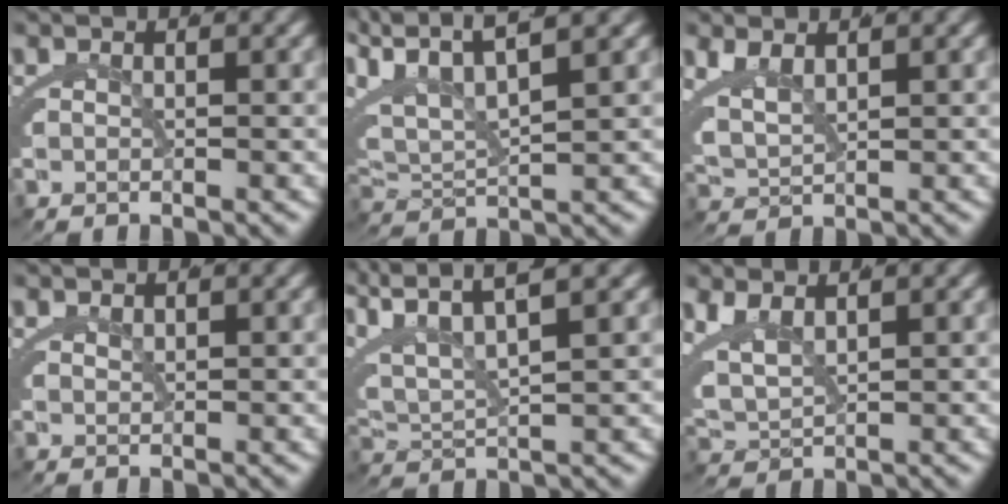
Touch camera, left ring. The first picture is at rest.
{"total": 7.7, "force": [2.8, 5.2, 5.0], "torque": [-0.123, -0.001, 0.045]}
{"total": 2.5, "force": [1.3, 1.3, 1.7], "torque": [-0.054, -0.014, 0.041]}
{"total": 1.0, "force": [0.7, 0.4, 0.4], "torque": [-0.006, -0.002, 0.015]}
{"total": 6.3, "force": [2.5, 3.8, 4.5], "torque": [-0.106, -0.006, 0.046]}
{"total": 3.4, "force": [1.2, 2.2, 2.3], "torque": [-0.076, -0.017, 0.040]}